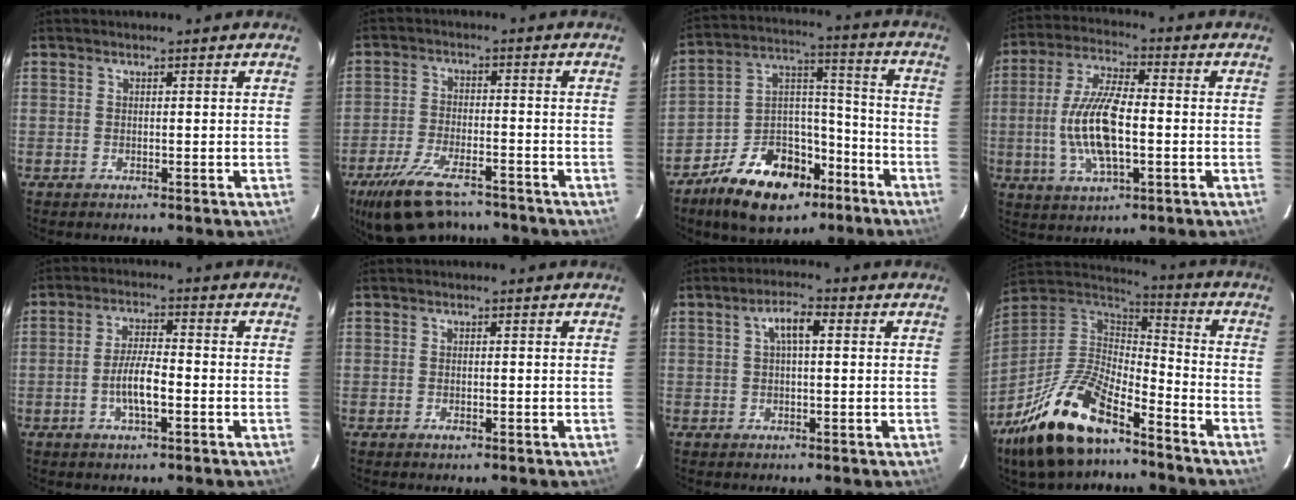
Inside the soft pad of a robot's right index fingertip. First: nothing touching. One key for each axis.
{"total": 13.7, "fx": -10.5, "fy": 5.5, "fz": 6.9, "tx": -0.155, "ty": -0.017, "tz": -0.174}
{"total": 17.4, "fx": -10.9, "fy": 10.1, "fz": 9.1, "tx": -0.174, "ty": 0.041, "tz": -0.168}
{"total": 13.2, "fx": -1.8, "fy": 4.7, "fz": 12.2, "tx": -0.250, "ty": 0.002, "tz": -0.033}
{"total": 5.9, "fx": -2.0, "fy": 1.6, "fz": 5.3, "tx": -0.105, "ty": 0.001, "tz": -0.036}
{"total": 1.0, "fx": -0.4, "fy": 0.6, "fz": 0.6, "tx": -0.011, "ty": 0.000, "tz": -0.006}
{"total": 4.2, "fx": 1.0, "fy": 1.4, "fz": 3.8, "tx": -0.072, "ty": 0.013, "tz": 0.020}
{"total": 21.0, "fx": -14.1, "fy": 7.9, "fz": 13.4, "tx": -0.285, "ty": -0.021, "tz": -0.259}